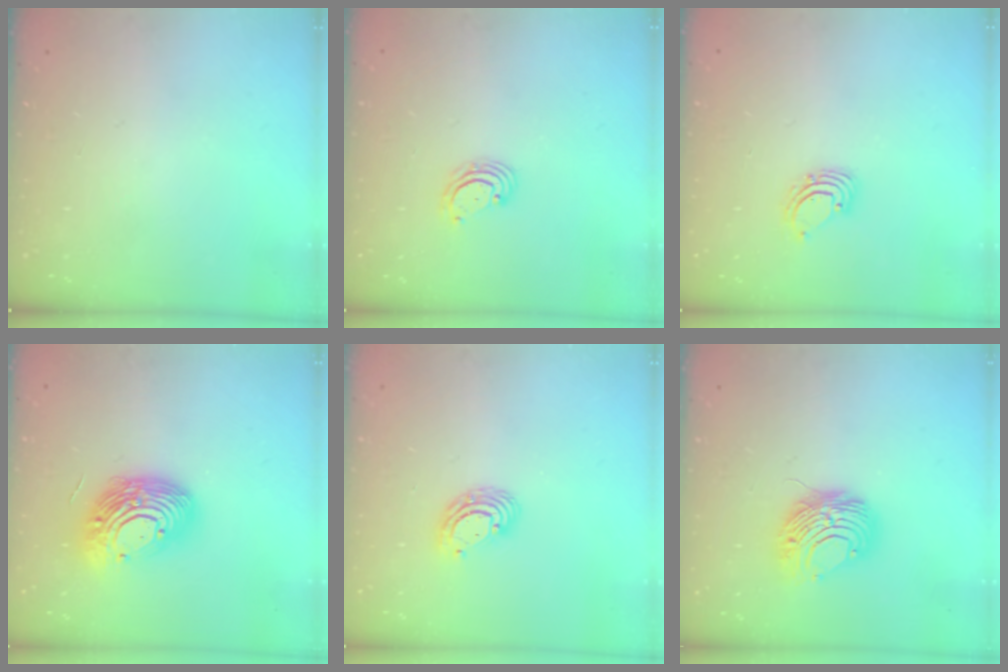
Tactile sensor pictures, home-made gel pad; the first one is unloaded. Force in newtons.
{"total": 3.3, "press": 3.3, "slide": 0.5}
{"total": 2.6, "press": 2.6, "slide": 0.2}
{"total": 16.9, "press": 16.8, "slide": 1.6}
{"total": 5.8, "press": 5.8, "slide": 0.4}
{"total": 9.1, "press": 9.1, "slide": 0.6}